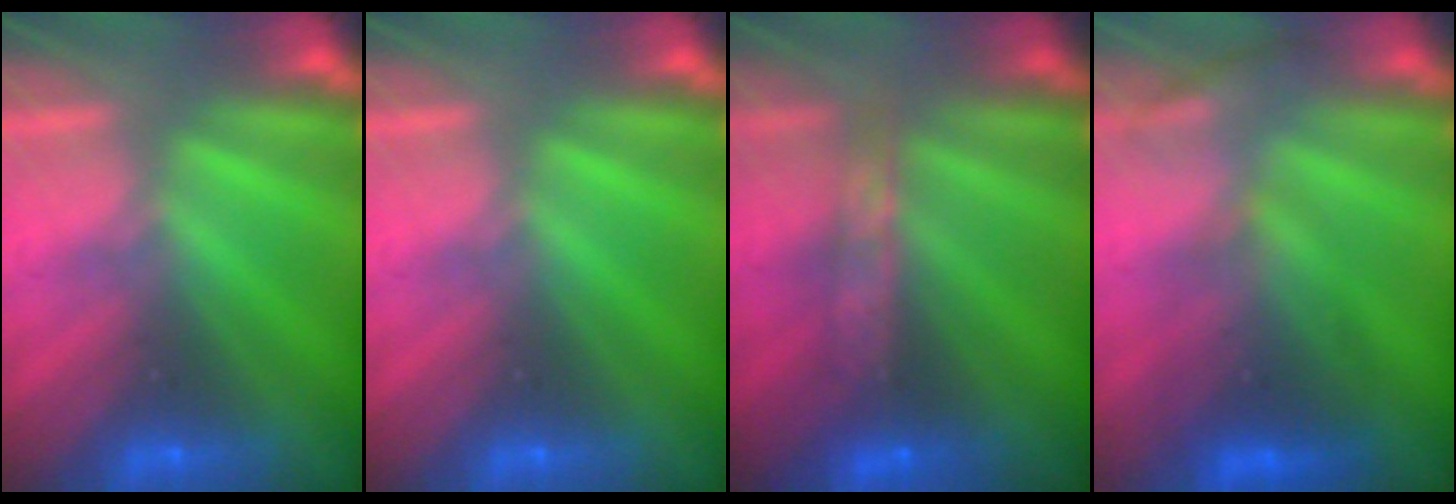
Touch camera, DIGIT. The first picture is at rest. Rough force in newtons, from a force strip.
{"total": 0.0}
{"total": 8.5}
{"total": 2.6}